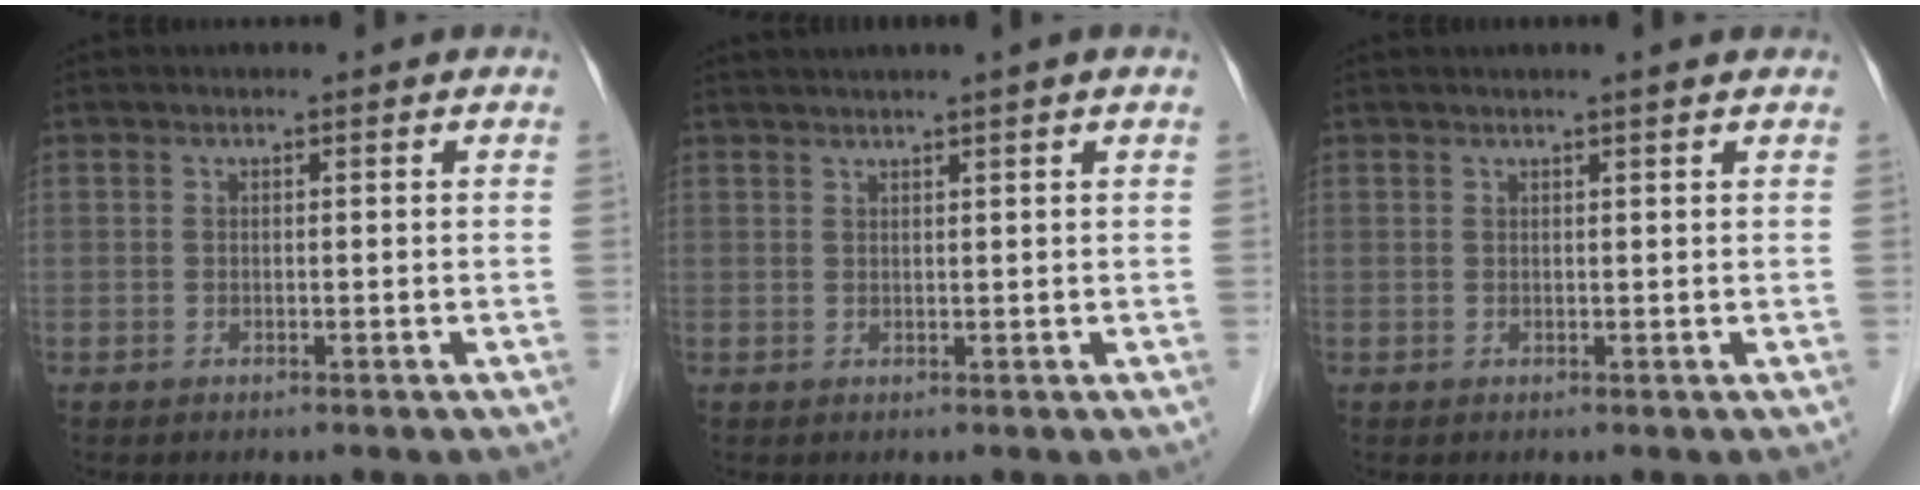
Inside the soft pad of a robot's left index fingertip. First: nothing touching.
{"total": 3.8, "force": [2.9, -1.0, 2.2], "torque": [-0.033, 0.017, 0.052]}
{"total": 1.8, "force": [1.4, -0.5, 0.9], "torque": [-0.018, 0.004, 0.027]}